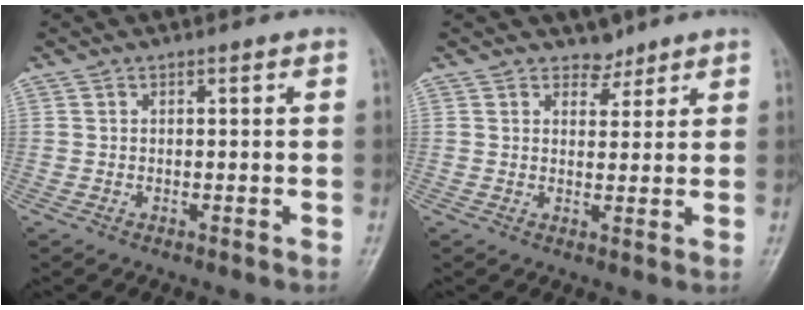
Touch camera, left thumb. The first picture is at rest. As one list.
[{"total": 2.7, "force": [2.2, 1.5, 0.1], "torque": [0.017, -0.015, 0.030]}]